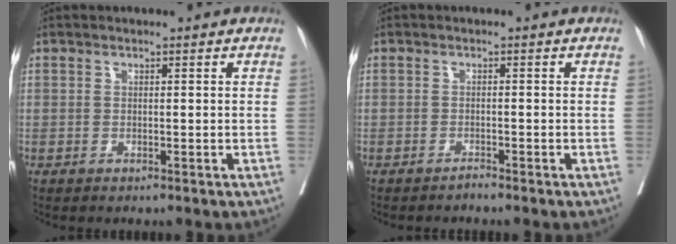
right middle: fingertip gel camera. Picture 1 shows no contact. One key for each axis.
{"total": 0.7, "fx": -0.7, "fy": -0.2, "fz": 0.1, "tx": 0.000, "ty": -0.001, "tz": -0.012}